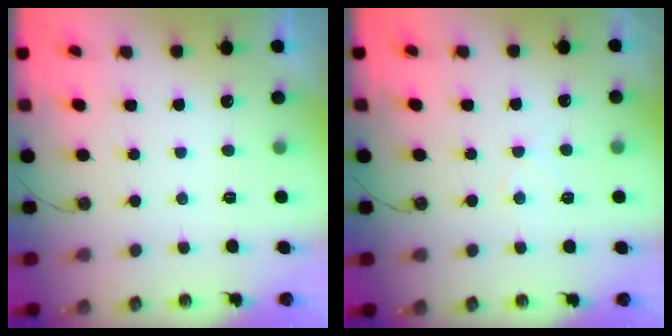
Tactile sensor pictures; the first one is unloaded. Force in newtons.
{"total": 5.9, "press": 5.9, "slide": 0.8}